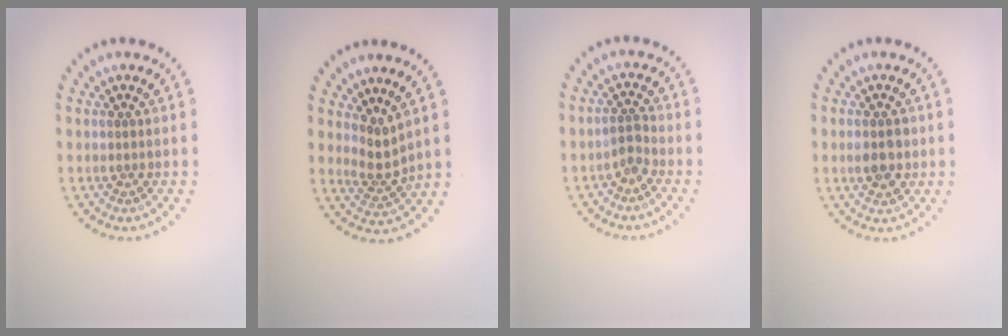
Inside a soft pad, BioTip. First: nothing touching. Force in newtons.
{"total": 2.2, "press": 1.5, "slide": 1.7}
{"total": 1.6, "press": 1.2, "slide": 1.1}
{"total": 2.7, "press": 2.7, "slide": 0.1}